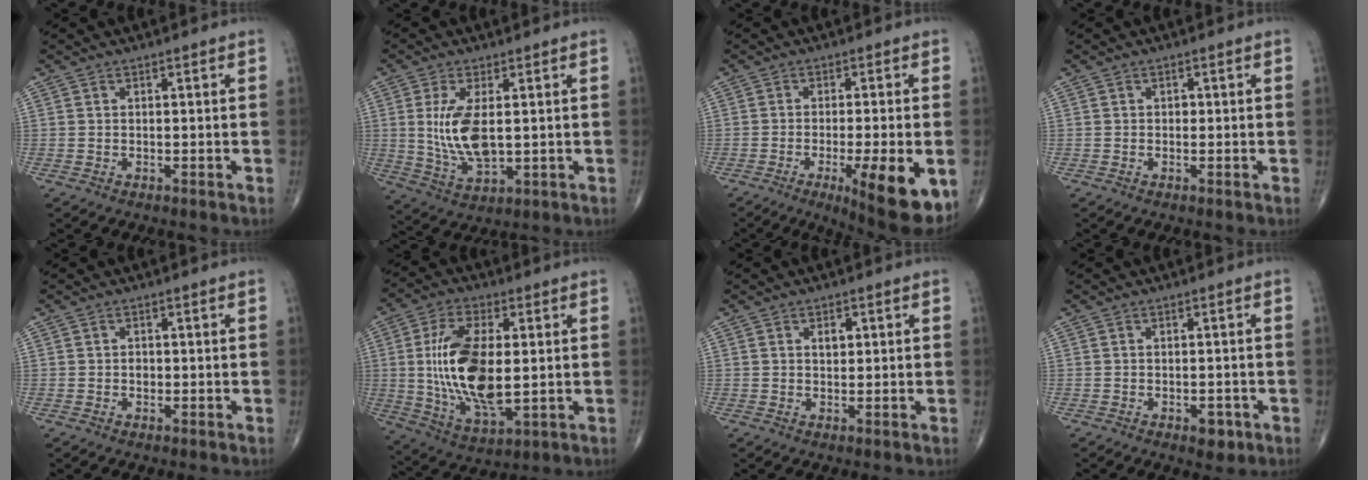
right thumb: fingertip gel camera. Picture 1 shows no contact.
{"total": 10.1, "force": [1.0, 4.5, 8.9], "torque": [-0.180, -0.017, 0.030]}
{"total": 13.4, "force": [-4.4, 3.2, 12.2], "torque": [-0.147, -0.011, -0.052]}
{"total": 0.6, "force": [0.0, 0.5, 0.4], "torque": [0.001, 0.002, -0.003]}
{"total": 1.1, "force": [-0.2, 0.9, 0.6], "torque": [-0.005, 0.003, -0.005]}
{"total": 17.7, "force": [0.7, 8.1, 15.7], "torque": [-0.300, -0.016, 0.019]}
{"total": 2.1, "force": [0.7, 1.4, 1.5], "torque": [-0.017, -0.001, 0.009]}
{"total": 3.0, "force": [-1.3, 1.7, 2.1], "torque": [-0.016, 0.004, -0.013]}